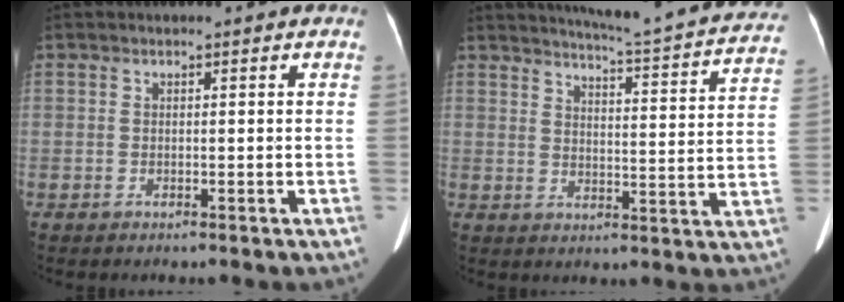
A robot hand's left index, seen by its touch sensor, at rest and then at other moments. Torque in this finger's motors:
{"motor_torque": [-0.30, -0.88, 0.00, 0.02]}